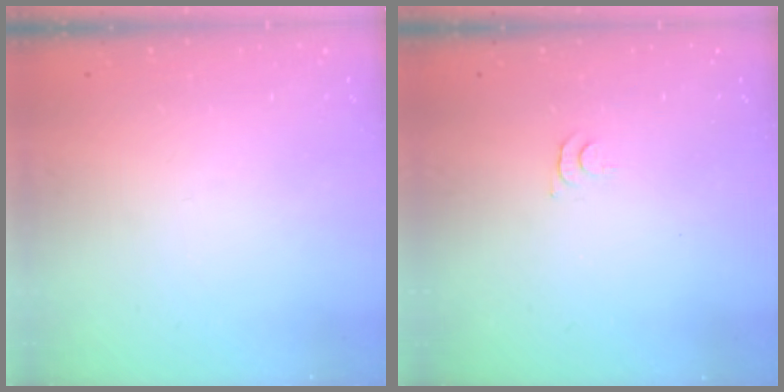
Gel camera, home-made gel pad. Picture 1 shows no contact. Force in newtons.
{"total": 5.2, "press": 5.1, "slide": 0.5}